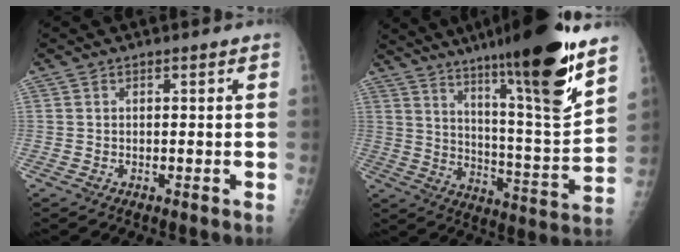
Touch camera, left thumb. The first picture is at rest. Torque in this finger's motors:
{"motor_torque": [2.54, 1.07, 1.57, -1.20, 0.32]}